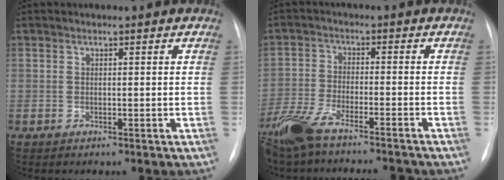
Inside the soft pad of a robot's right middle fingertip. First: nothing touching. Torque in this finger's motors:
{"motor_torque": [0.14, -0.49, 0.31, 0.07]}